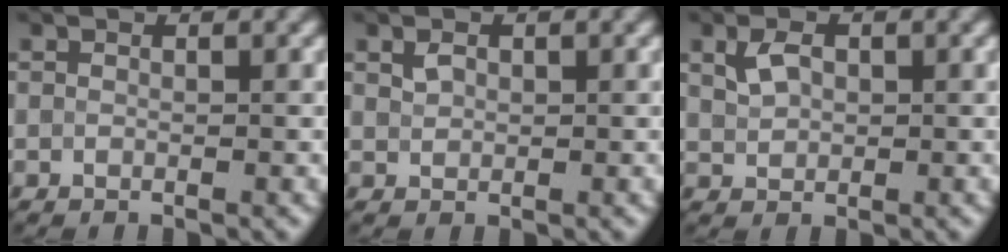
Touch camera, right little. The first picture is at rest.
{"total": 1.0, "force": [0.5, 0.7, 0.5], "torque": [-0.011, 0.000, 0.011]}
{"total": 2.0, "force": [0.7, 1.4, 1.3], "torque": [-0.029, 0.001, 0.016]}